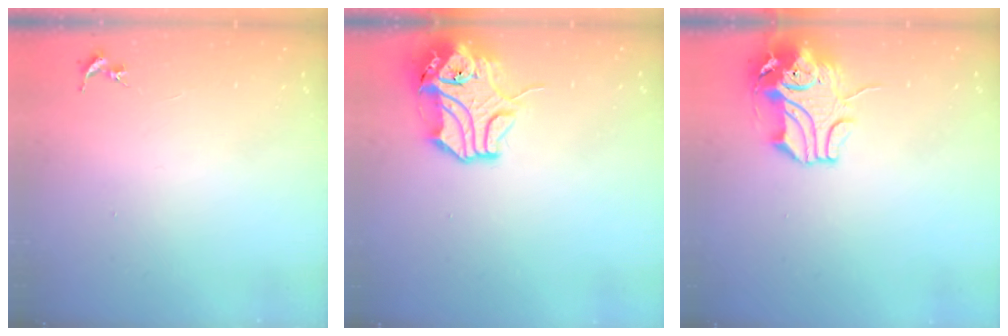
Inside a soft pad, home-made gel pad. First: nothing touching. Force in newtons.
{"total": 13.2, "press": 13.0, "slide": 2.0}
{"total": 11.8, "press": 11.6, "slide": 2.0}